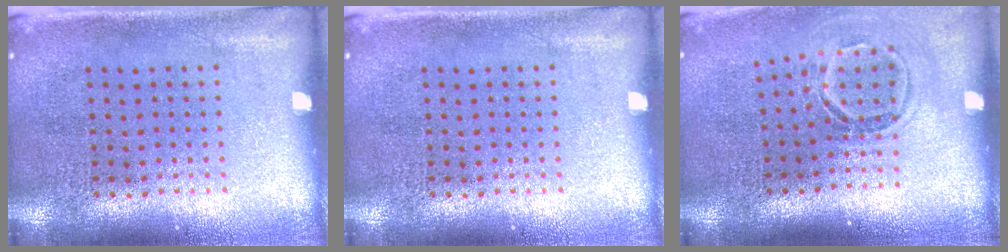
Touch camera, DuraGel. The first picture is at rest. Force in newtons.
{"total": 0.0}
{"total": 1.6, "press": 1.1, "slide": 1.1}